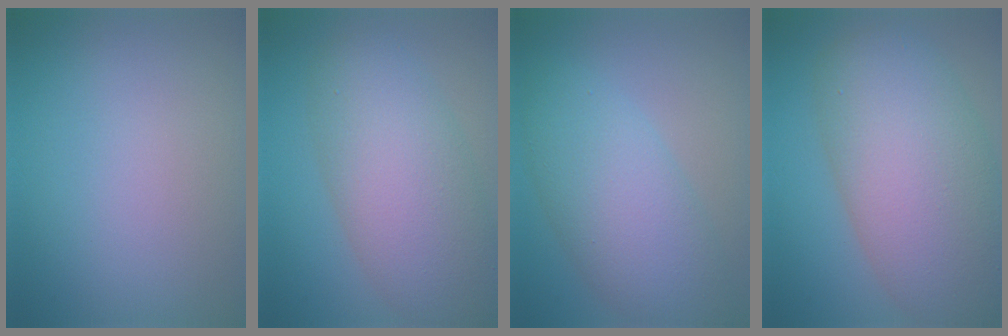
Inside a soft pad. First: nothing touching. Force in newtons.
{"total": 8.1, "press": 8.1, "slide": 0.6}
{"total": 6.4, "press": 6.4, "slide": 0.2}
{"total": 11.4, "press": 11.3, "slide": 0.8}